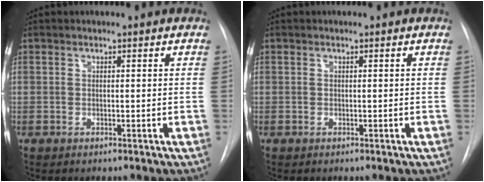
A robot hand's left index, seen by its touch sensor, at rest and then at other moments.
{"total": 0.0}